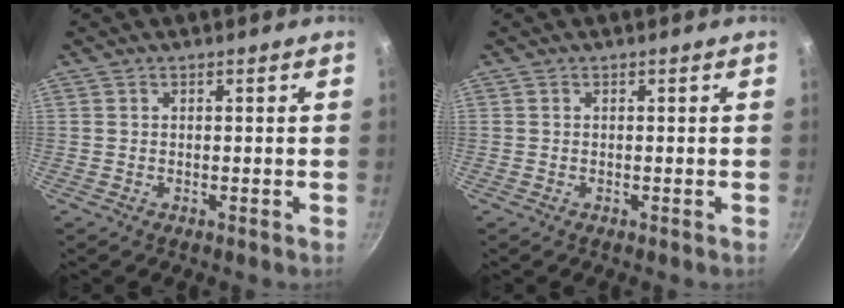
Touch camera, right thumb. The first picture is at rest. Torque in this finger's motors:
{"motor_torque": [0.04, -0.09, -0.06, 0.12, -0.04]}